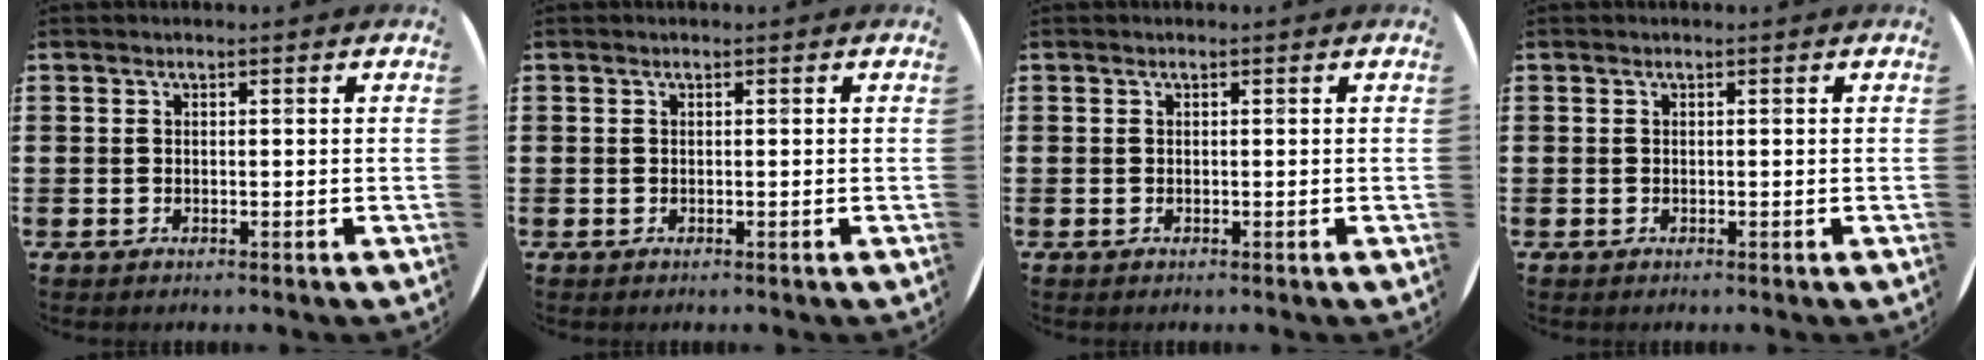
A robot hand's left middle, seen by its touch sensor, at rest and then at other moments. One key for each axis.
{"total": 0.0}
{"total": 0.0}
{"total": 0.0}